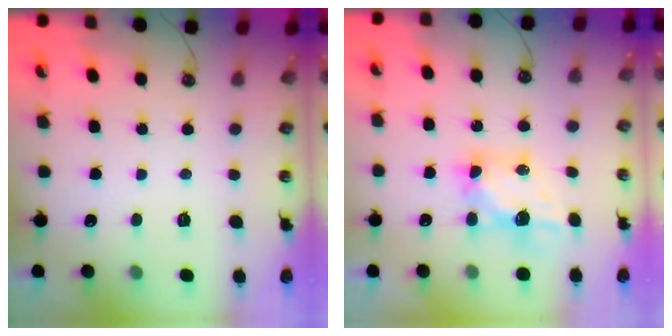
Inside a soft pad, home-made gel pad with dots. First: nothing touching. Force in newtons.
{"total": 6.3, "press": 6.3, "slide": 0.4}